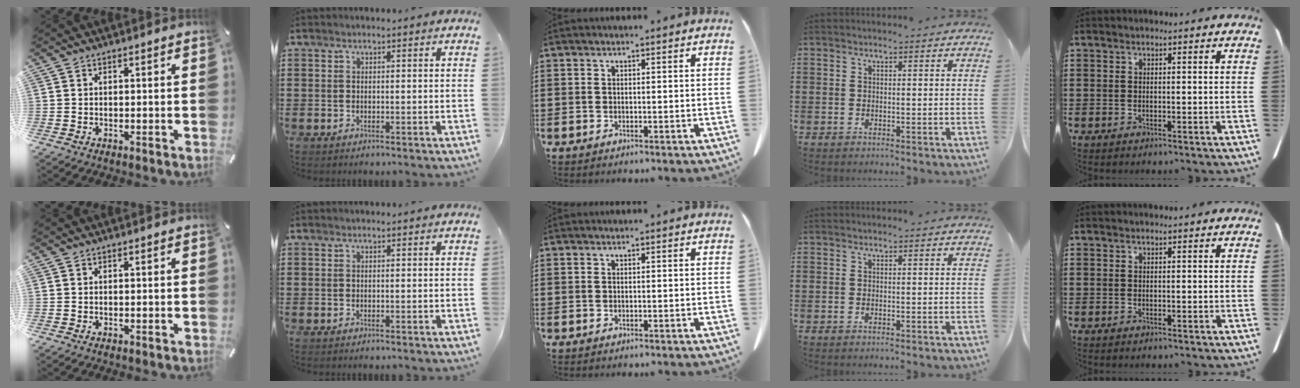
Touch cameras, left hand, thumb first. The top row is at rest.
{}